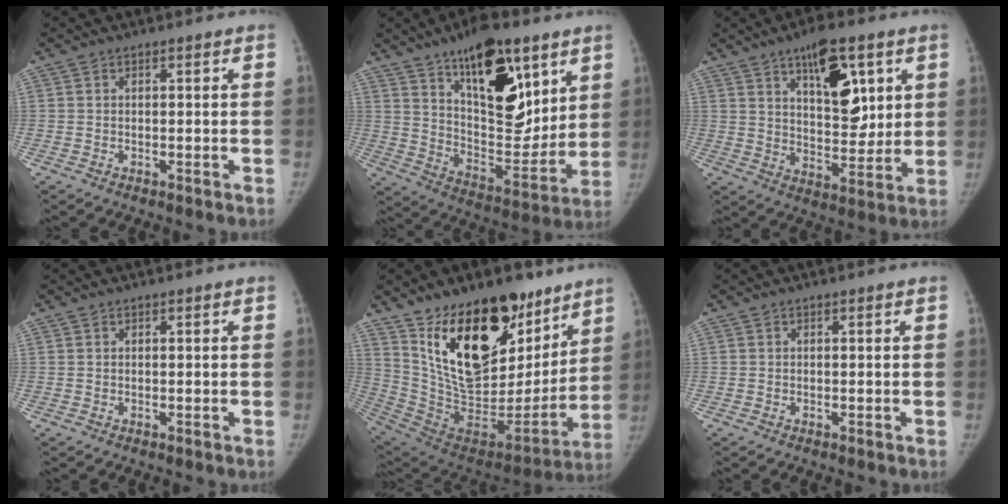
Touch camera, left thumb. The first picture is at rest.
{"total": 22.7, "force": [12.0, 10.2, 16.4], "torque": [-0.200, -0.067, 0.200]}
{"total": 14.1, "force": [6.5, 6.5, 10.7], "torque": [-0.125, -0.036, 0.107]}
{"total": 0.0}
{"total": 28.7, "force": [16.4, 15.5, 17.8], "torque": [-0.242, -0.069, 0.284]}
{"total": 0.0}